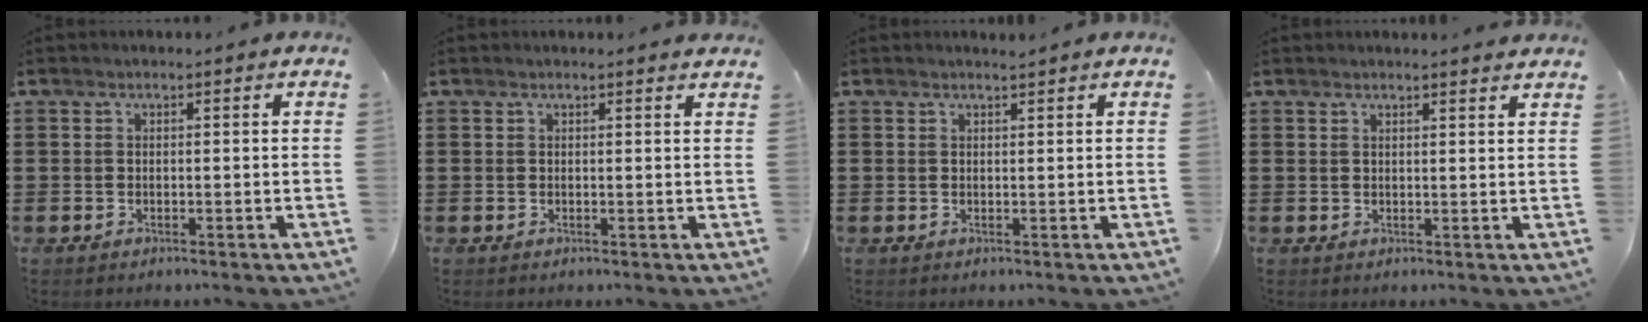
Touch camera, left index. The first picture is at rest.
{"total": 0.7, "force": [0.6, 0.0, 0.4], "torque": [-0.001, -0.005, 0.010]}
{"total": 0.9, "force": [0.9, -0.1, 0.2], "torque": [-0.006, -0.003, 0.018]}
{"total": 1.6, "force": [1.6, 0.0, 0.4], "torque": [-0.012, 0.001, 0.031]}